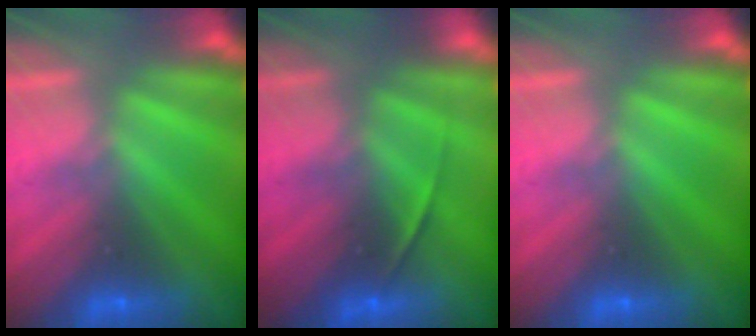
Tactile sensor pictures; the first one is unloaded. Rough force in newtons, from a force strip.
{"total": 1.9}
{"total": 0.0}